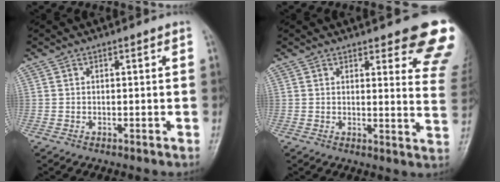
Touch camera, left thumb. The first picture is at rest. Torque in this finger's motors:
{"motor_torque": [3.47, 1.54, 1.35, -1.42, 0.07]}